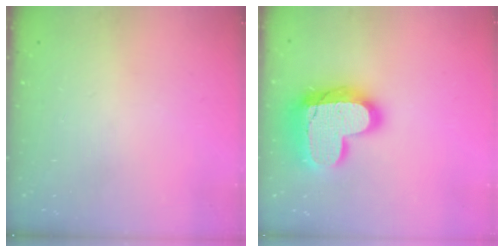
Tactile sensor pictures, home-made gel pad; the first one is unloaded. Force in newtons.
{"total": 21.1, "press": 21.0, "slide": 1.5}